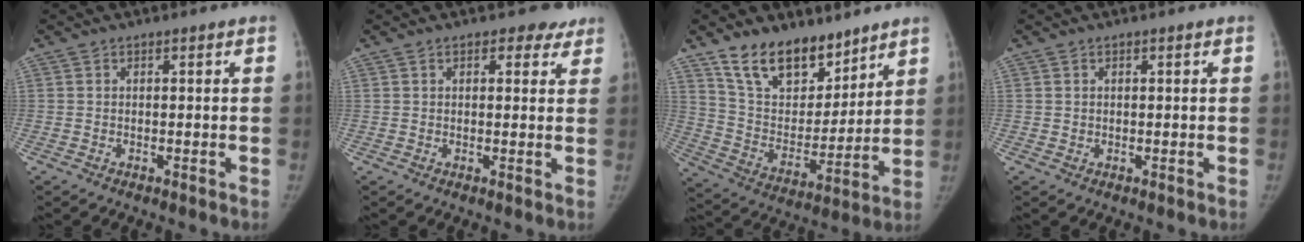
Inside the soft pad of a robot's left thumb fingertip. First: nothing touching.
{"total": 4.2, "force": [2.8, 2.3, 2.3], "torque": [-0.004, -0.009, 0.032]}
{"total": 16.6, "force": [12.1, 8.8, 7.3], "torque": [-0.075, -0.071, 0.222]}
{"total": 0.5, "force": [0.3, 0.4, 0.1], "torque": [0.004, 0.000, 0.003]}